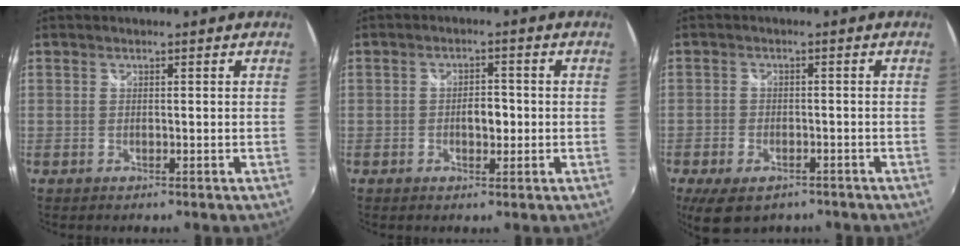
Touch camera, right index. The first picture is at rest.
{"total": 3.4, "force": [-0.5, 1.9, 2.7], "torque": [-0.044, 0.003, -0.010]}
{"total": 8.5, "force": [-5.6, 4.5, 4.6], "torque": [-0.107, -0.023, -0.087]}